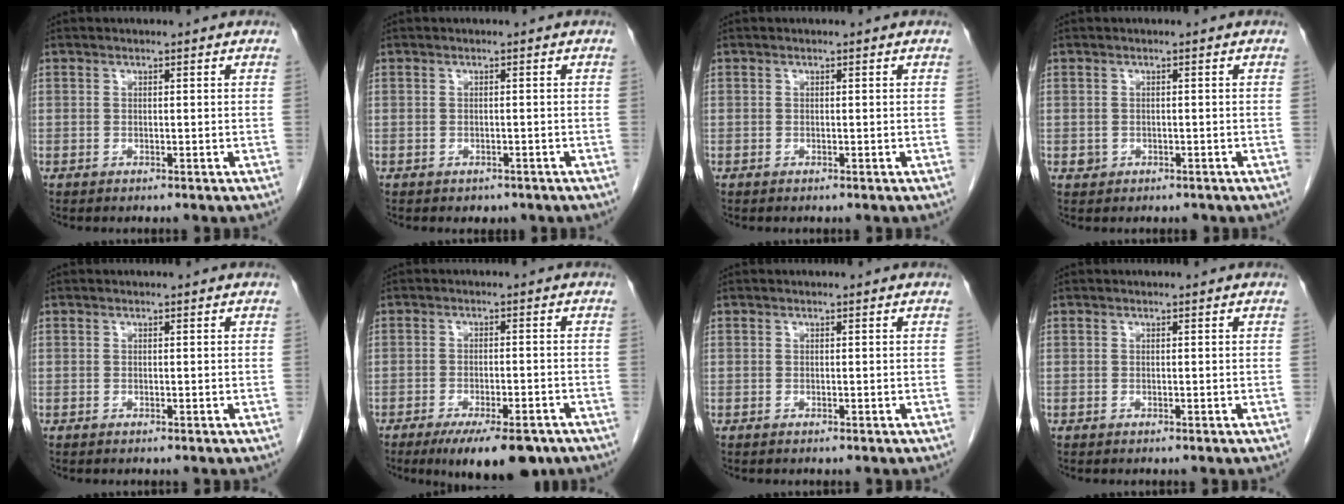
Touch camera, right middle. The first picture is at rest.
{"total": 1.6, "force": [-1.1, 1.0, 0.4], "torque": [-0.011, 0.000, -0.010]}
{"total": 0.0}
{"total": 1.3, "force": [-0.5, 1.2, 0.3], "torque": [-0.006, 0.004, -0.001]}
{"total": 0.0}
{"total": 10.4, "force": [-7.4, 2.9, 6.7], "torque": [-0.092, -0.011, -0.108]}
{"total": 0.0}
{"total": 0.0}